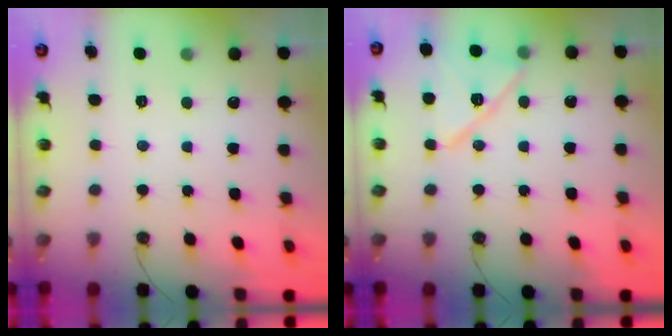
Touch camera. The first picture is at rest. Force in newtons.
{"total": 13.1, "press": 13.1, "slide": 0.7}